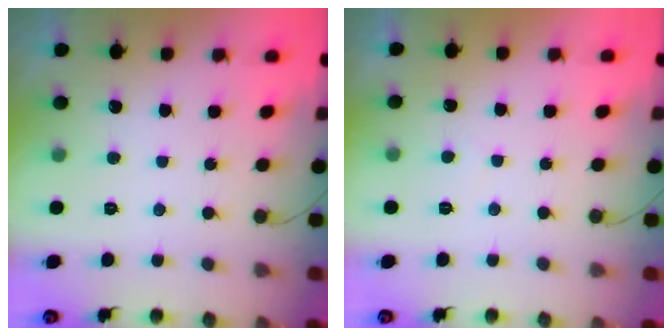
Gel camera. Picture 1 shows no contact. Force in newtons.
{"total": 3.1, "press": 3.1, "slide": 0.3}